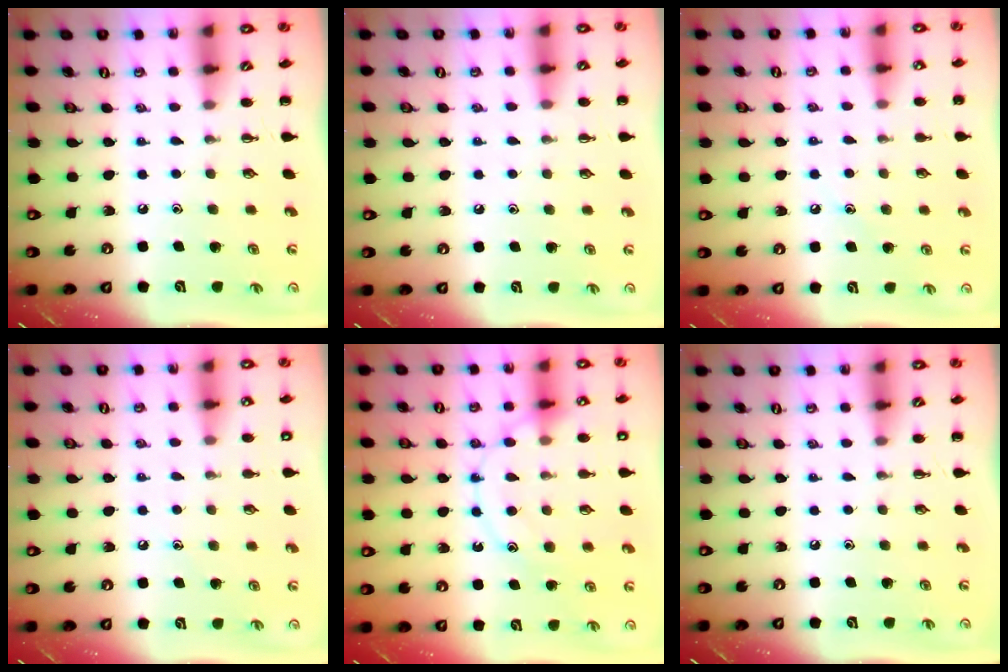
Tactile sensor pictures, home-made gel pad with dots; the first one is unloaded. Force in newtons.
{"total": 5.4, "press": 5.0, "slide": 2.0}
{"total": 6.5, "press": 6.3, "slide": 1.6}
{"total": 6.7, "press": 6.4, "slide": 2.0}
{"total": 13.8, "press": 13.8, "slide": 0.9}
{"total": 0.0}